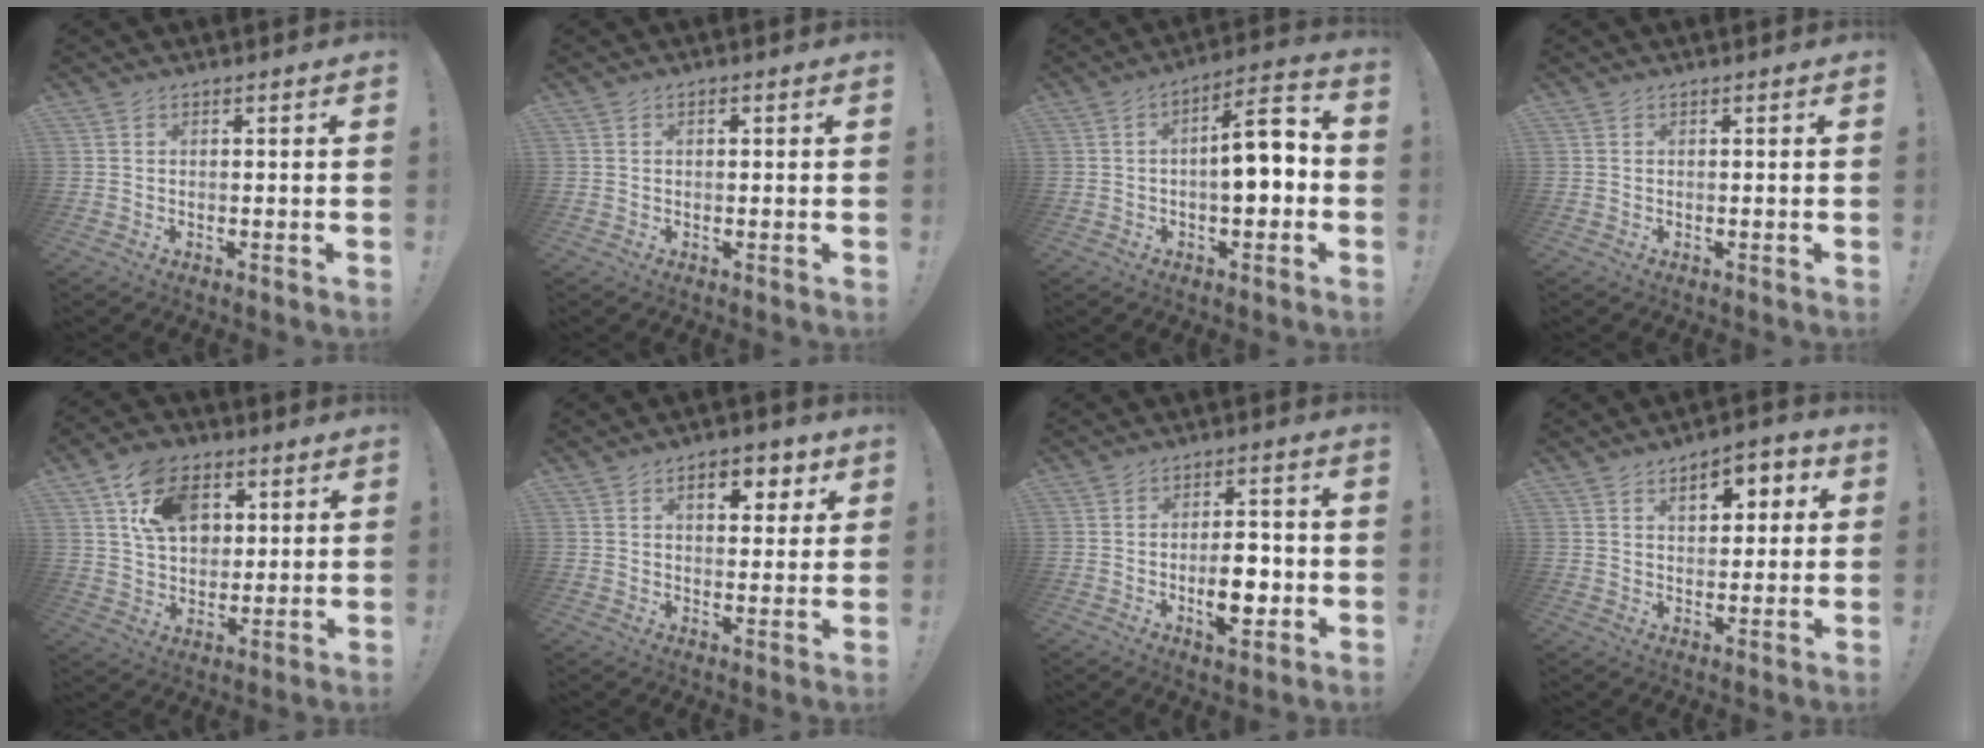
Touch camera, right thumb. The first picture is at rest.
{"total": 0.8, "force": [0.1, 0.6, 0.5], "torque": [-0.007, 0.002, 0.000]}
{"total": 10.8, "force": [-1.0, 4.0, 9.9], "torque": [-0.136, 0.003, -0.020]}
{"total": 0.0}
{"total": 15.9, "force": [6.6, 11.4, 8.8], "torque": [-0.138, -0.015, 0.130]}
{"total": 7.6, "force": [3.5, 4.2, 5.3], "torque": [-0.060, -0.010, 0.054]}
{"total": 9.6, "force": [-2.0, 4.9, 8.0], "torque": [-0.116, 0.008, -0.034]}
{"total": 8.3, "force": [3.1, 4.8, 6.1], "torque": [-0.069, -0.007, 0.047]}